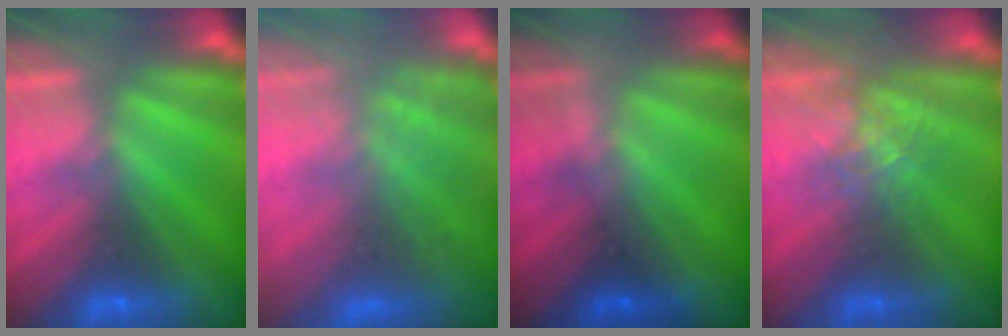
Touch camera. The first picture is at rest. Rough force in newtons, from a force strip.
{"total": 7.5}
{"total": 1.3}
{"total": 2.6}